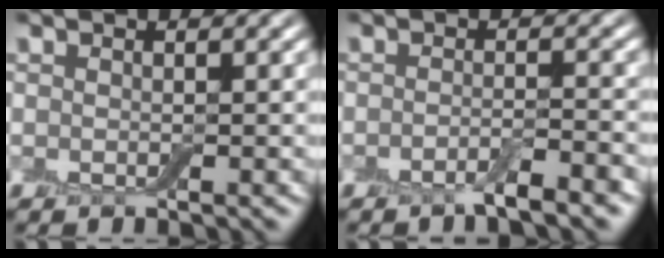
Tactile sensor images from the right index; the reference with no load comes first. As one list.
[{"total": 2.5, "force": [-1.5, 0.4, 1.9], "torque": [-0.029, 0.002, -0.035]}]